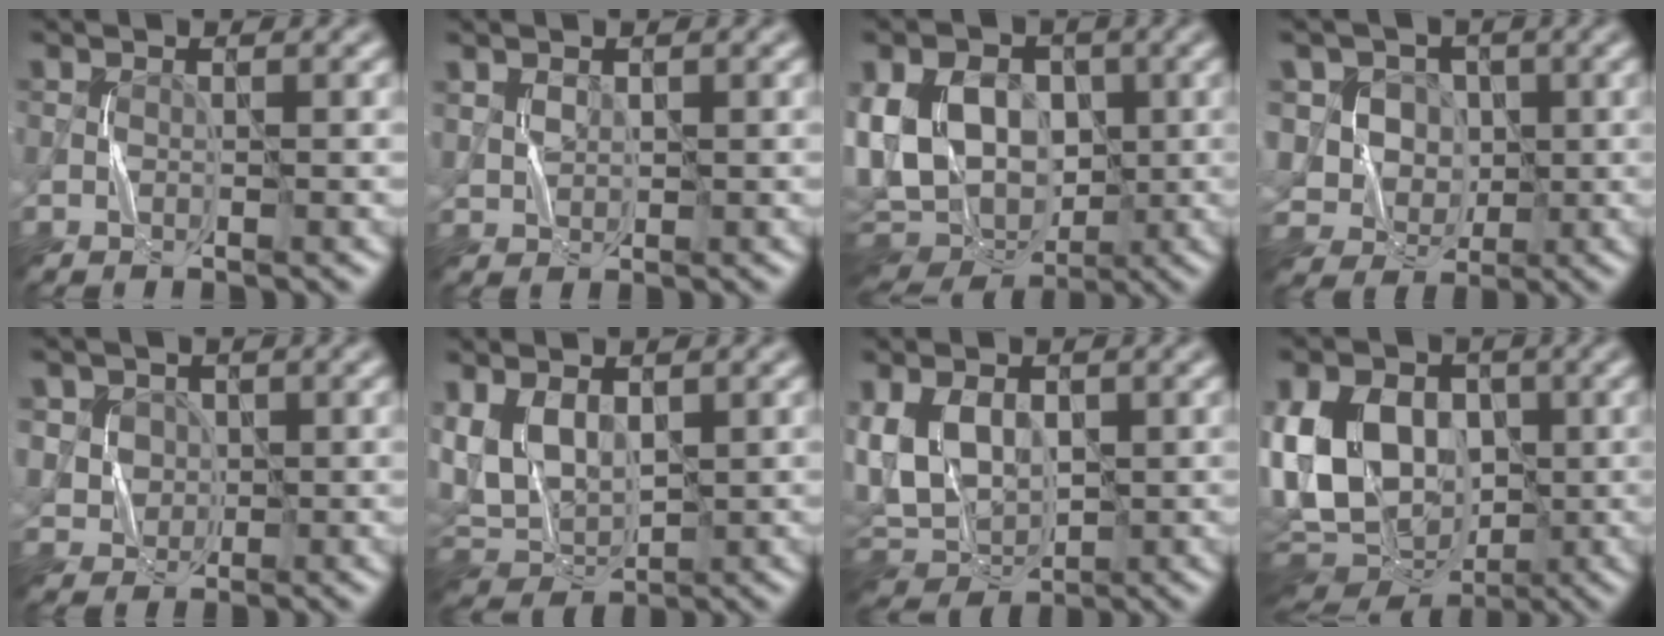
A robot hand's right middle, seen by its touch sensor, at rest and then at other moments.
{"total": 0.8, "force": [0.7, 0.5, 0.0], "torque": [0.005, -0.001, 0.019]}
{"total": 13.1, "force": [0.6, 9.8, 8.7], "torque": [-0.174, 0.004, 0.021]}
{"total": 6.2, "force": [1.3, 5.7, 1.8], "torque": [-0.022, 0.019, 0.012]}
{"total": 4.0, "force": [1.4, 3.6, 1.1], "torque": [-0.018, 0.018, 0.021]}
{"total": 4.6, "force": [1.3, 3.0, 3.2], "torque": [-0.072, -0.003, 0.028]}
{"total": 6.3, "force": [0.7, 4.4, 4.5], "torque": [-0.093, -0.001, 0.008]}
{"total": 15.8, "force": [0.1, 11.5, 10.9], "torque": [-0.225, 0.008, 0.010]}